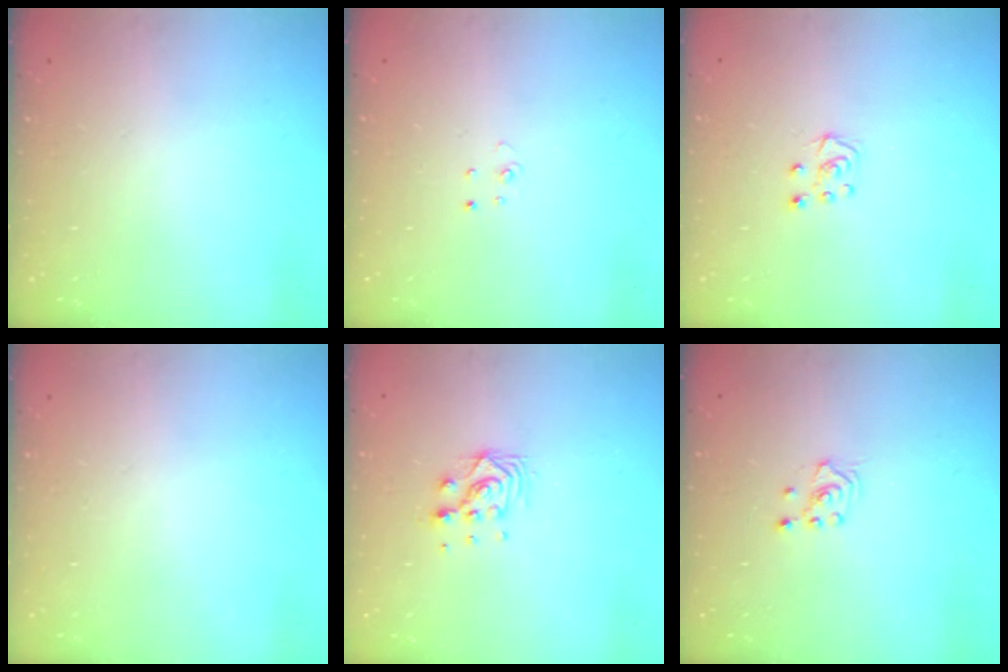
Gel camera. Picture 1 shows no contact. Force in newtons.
{"total": 2.7, "press": 2.7, "slide": 0.3}
{"total": 5.3, "press": 5.3, "slide": 0.6}
{"total": 0.0}
{"total": 7.6, "press": 7.5, "slide": 0.5}
{"total": 2.1, "press": 2.1, "slide": 0.1}